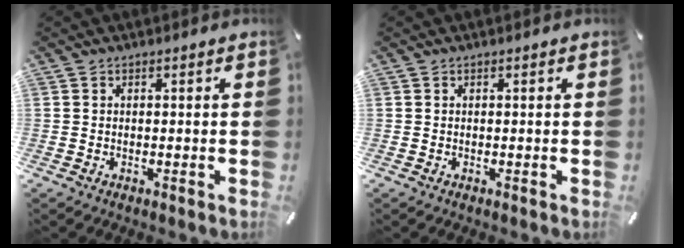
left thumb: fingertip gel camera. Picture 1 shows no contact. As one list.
[{"total": 0.0}]